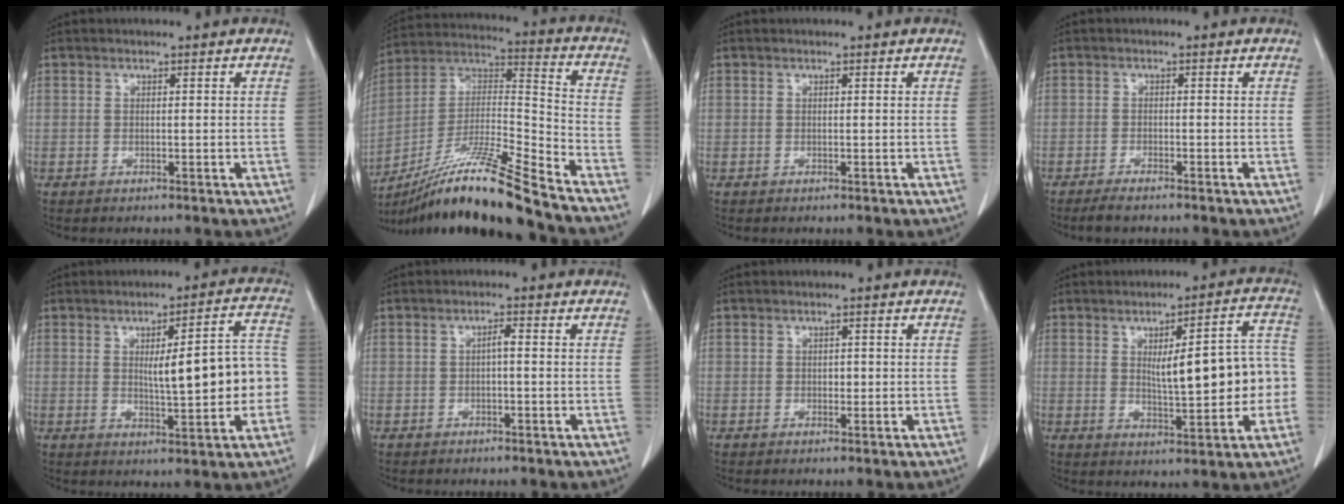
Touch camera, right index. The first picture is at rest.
{"total": 19.4, "force": [-15.7, -1.1, 11.3], "torque": [-0.233, -0.011, -0.291]}
{"total": 0.0}
{"total": 2.4, "force": [-2.1, 0.3, 1.2], "torque": [-0.027, -0.006, -0.038]}
{"total": 11.7, "force": [-0.6, 2.3, 11.5], "torque": [-0.148, 0.027, -0.001]}
{"total": 1.3, "force": [-0.1, 0.2, 1.3], "torque": [-0.021, 0.004, -0.002]}
{"total": 0.8, "force": [0.0, 0.6, 0.5], "torque": [-0.005, 0.002, 0.000]}
{"total": 12.2, "force": [-0.3, 2.9, 11.8], "torque": [-0.156, 0.028, 0.006]}